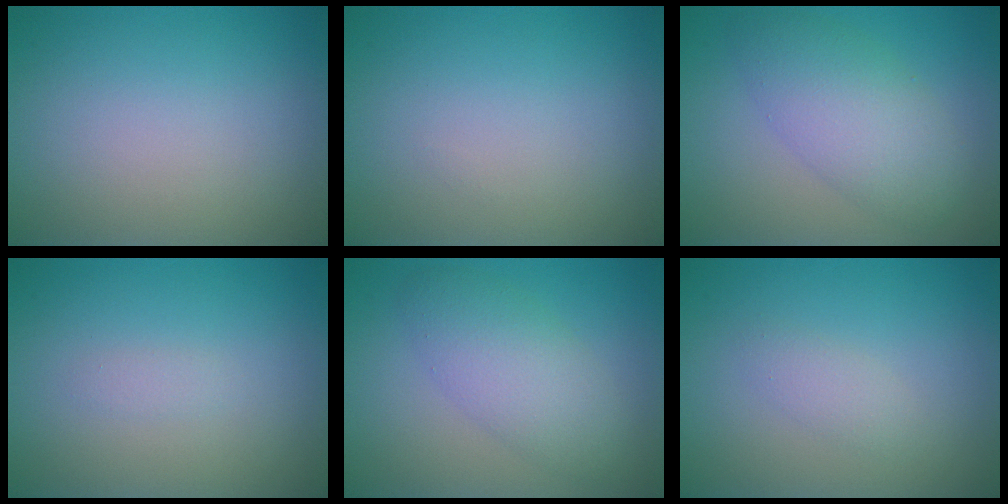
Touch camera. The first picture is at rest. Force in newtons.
{"total": 0.0}
{"total": 5.3, "press": 5.3, "slide": 0.2}
{"total": 0.6, "press": 0.6, "slide": 0.0}
{"total": 4.4, "press": 4.4, "slide": 0.2}
{"total": 1.4, "press": 1.4, "slide": 0.0}